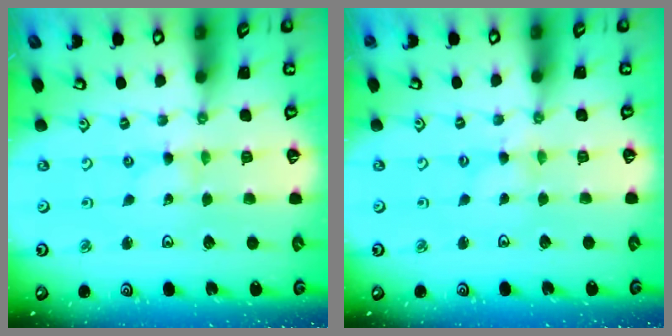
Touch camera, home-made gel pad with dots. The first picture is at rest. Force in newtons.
{"total": 0.0}